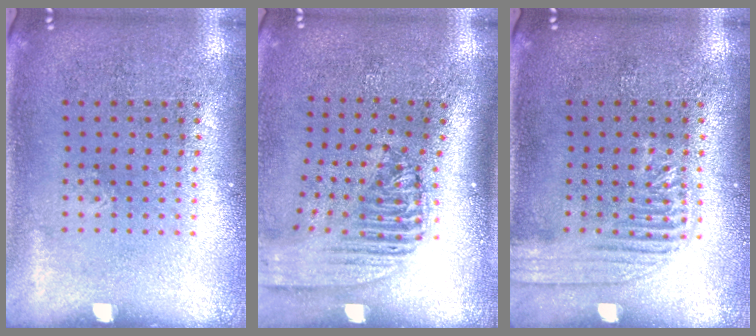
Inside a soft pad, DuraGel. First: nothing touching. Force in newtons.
{"total": 2.3, "press": 1.8, "slide": 1.5}
{"total": 2.1, "press": 2.1, "slide": 0.3}